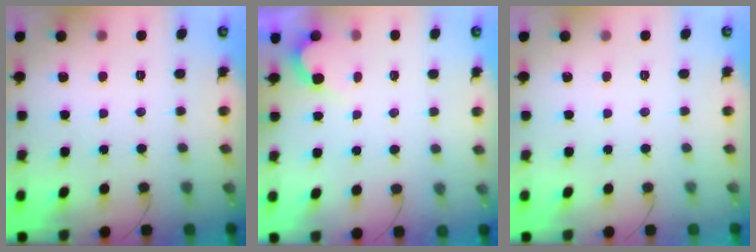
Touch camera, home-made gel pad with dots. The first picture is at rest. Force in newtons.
{"total": 2.3, "press": 2.3, "slide": 0.1}
{"total": 0.0}